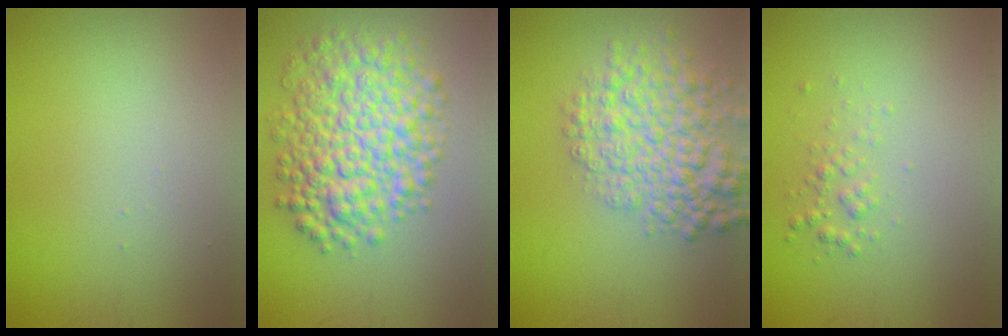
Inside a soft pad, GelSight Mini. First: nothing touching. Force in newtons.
{"total": 8.0, "press": 8.0, "slide": 0.2}
{"total": 6.1, "press": 6.1, "slide": 0.2}
{"total": 1.2, "press": 1.2, "slide": 0.1}